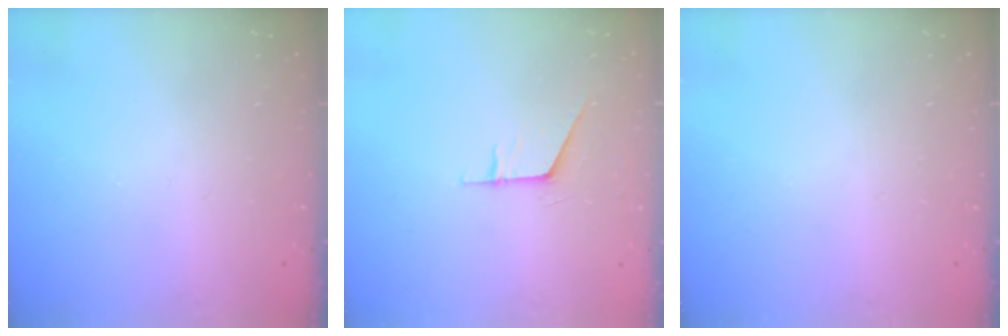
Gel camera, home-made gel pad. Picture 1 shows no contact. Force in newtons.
{"total": 5.8, "press": 5.8, "slide": 0.6}
{"total": 0.0}